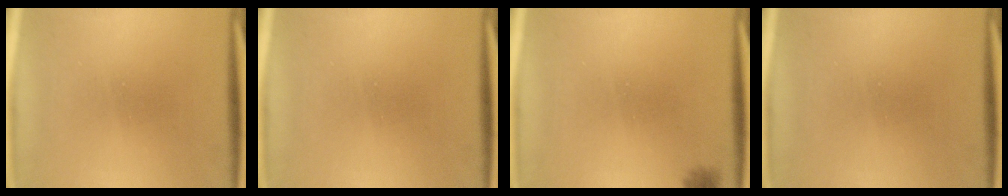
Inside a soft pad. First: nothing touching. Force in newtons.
{"total": 0.0}
{"total": 1.6}
{"total": 0.0}